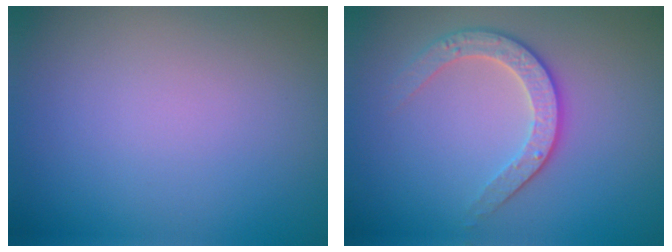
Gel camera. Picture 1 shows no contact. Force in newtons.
{"total": 2.9, "press": 2.7, "slide": 1.1}